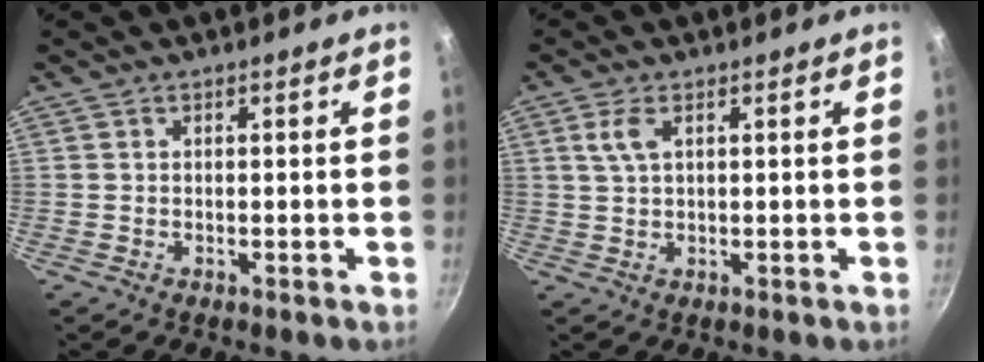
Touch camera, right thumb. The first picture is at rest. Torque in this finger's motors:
{"motor_torque": [-0.66, 0.23, -0.28, 0.12, 0.16]}